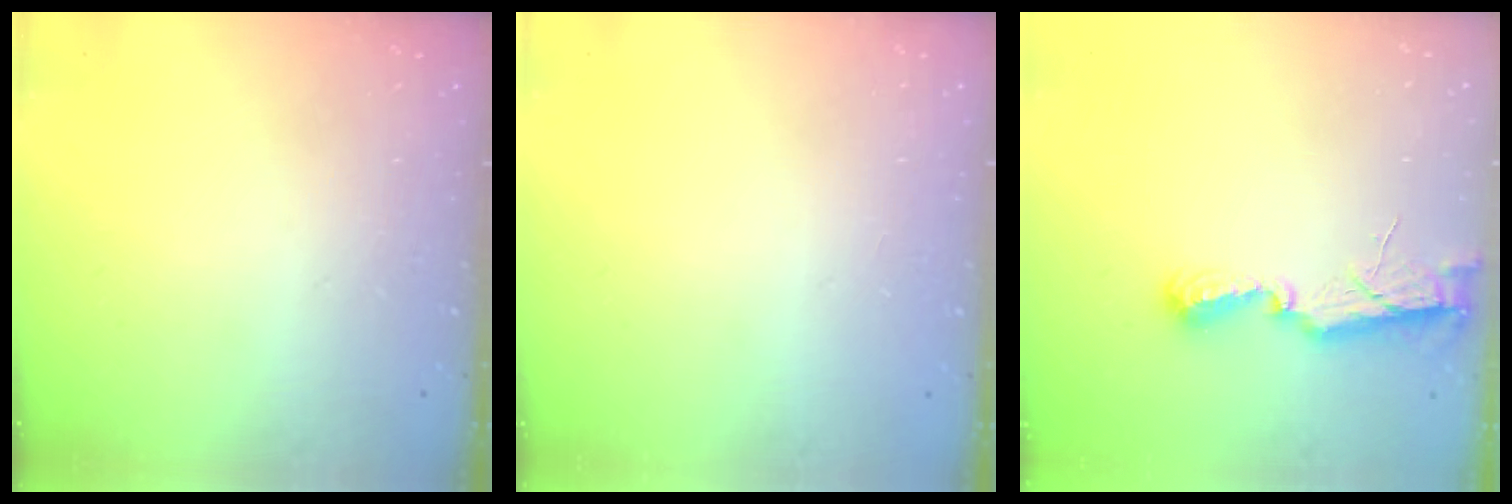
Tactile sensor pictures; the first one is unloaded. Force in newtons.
{"total": 1.0, "press": 0.8, "slide": 0.6}
{"total": 7.0, "press": 7.0, "slide": 0.5}